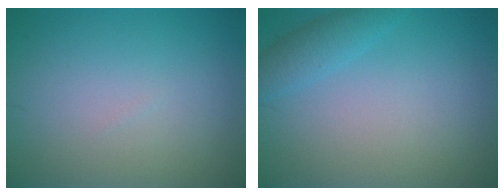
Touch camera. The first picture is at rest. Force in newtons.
{"total": 2.1, "press": 2.1, "slide": 0.2}